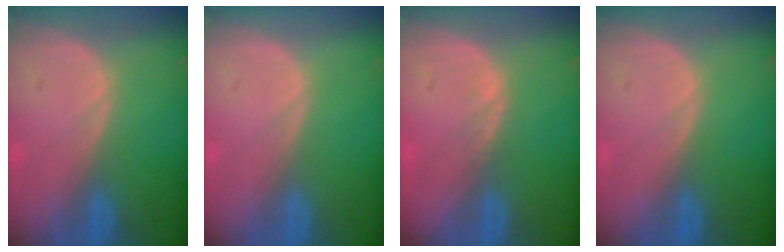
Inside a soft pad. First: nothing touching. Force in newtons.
{"total": 0.0}
{"total": 0.8, "press": 0.7, "slide": 0.5}
{"total": 0.0}